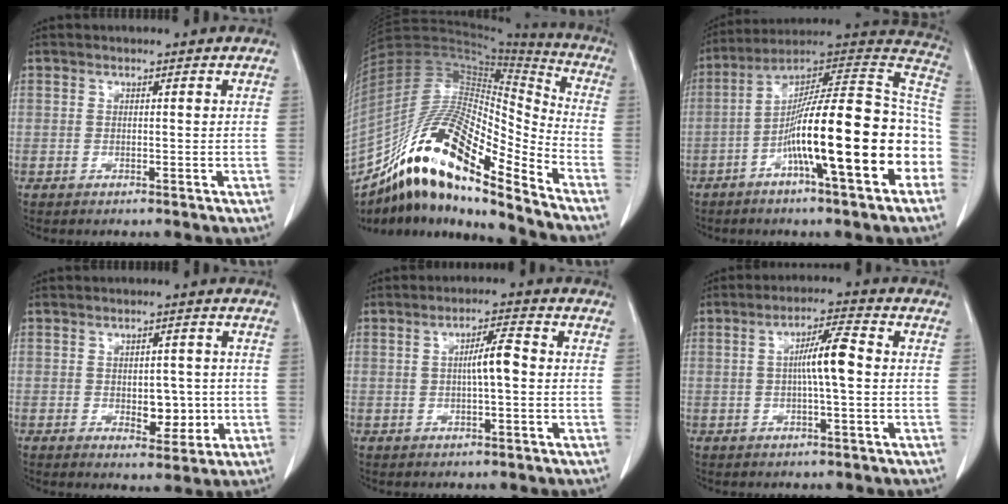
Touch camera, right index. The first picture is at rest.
{"total": 23.7, "force": [-15.9, 4.6, 17.0], "torque": [-0.330, -0.003, -0.286]}
{"total": 23.1, "force": [-6.6, 1.8, 22.0], "torque": [-0.283, 0.019, -0.105]}
{"total": 5.1, "force": [-0.6, 2.9, 4.2], "torque": [-0.045, 0.001, 0.004]}
{"total": 4.5, "force": [0.3, 0.6, 4.5], "torque": [-0.074, 0.011, 0.007]}
{"total": 6.4, "force": [0.3, 0.6, 6.3], "torque": [-0.110, 0.012, 0.005]}